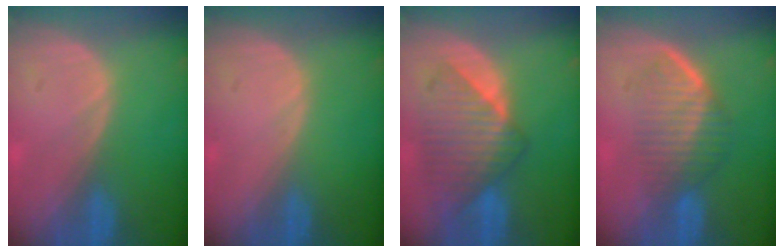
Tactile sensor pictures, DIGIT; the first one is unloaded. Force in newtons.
{"total": 0.0}
{"total": 8.6, "press": 8.2, "slide": 2.6}
{"total": 7.1, "press": 6.1, "slide": 3.6}